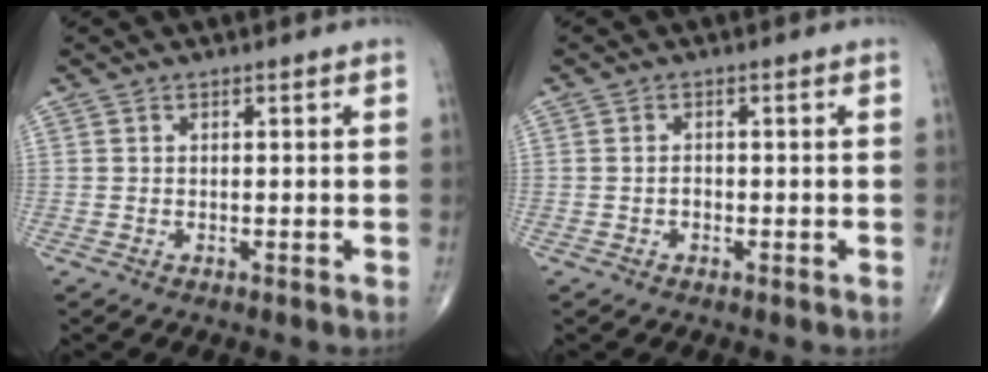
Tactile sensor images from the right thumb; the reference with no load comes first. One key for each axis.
{"total": 1.1, "fx": -0.5, "fy": 0.9, "fz": 0.5, "tx": -0.003, "ty": 0.005, "tz": -0.010}